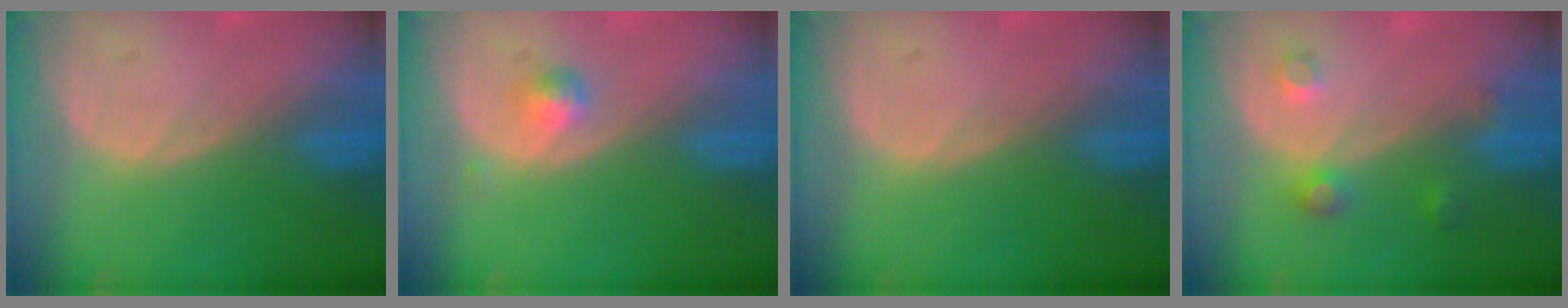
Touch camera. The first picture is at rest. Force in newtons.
{"total": 2.0, "press": 2.0, "slide": 0.2}
{"total": 0.0}
{"total": 3.5, "press": 3.2, "slide": 1.4}